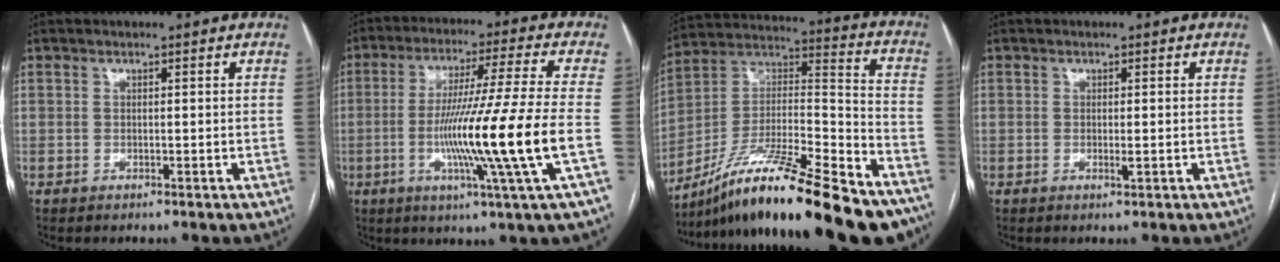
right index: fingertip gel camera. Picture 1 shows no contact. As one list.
[{"total": 16.0, "force": [-3.8, -2.7, 15.3], "torque": [-0.282, -0.022, -0.072]}, {"total": 28.7, "force": [-23.4, 3.2, 16.2], "torque": [-0.218, 0.007, -0.374]}, {"total": 0.8, "force": [-0.2, 0.0, 0.8], "torque": [-0.013, -0.003, -0.001]}]